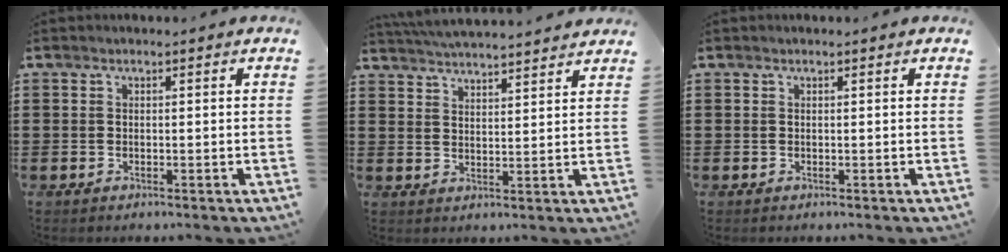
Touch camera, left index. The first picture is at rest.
{"total": 4.2, "force": [4.1, -0.4, 0.4], "torque": [-0.021, -0.020, 0.074]}
{"total": 0.0}